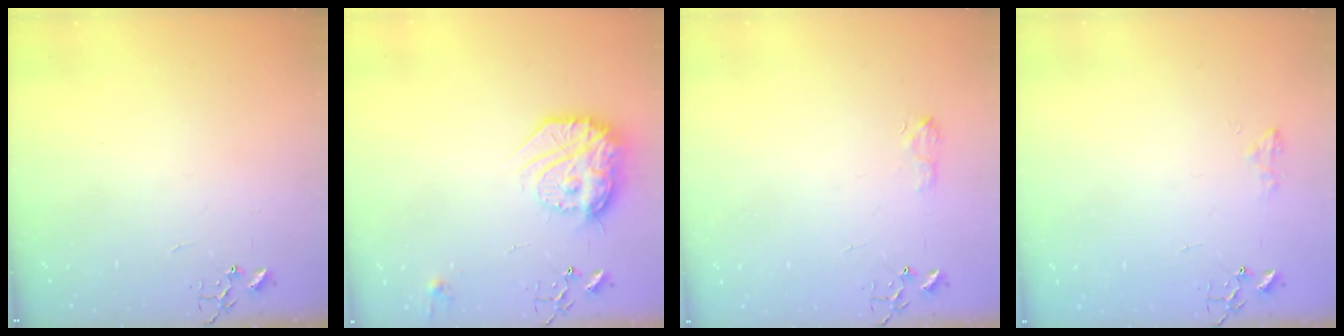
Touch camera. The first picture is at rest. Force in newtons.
{"total": 20.0, "press": 19.9, "slide": 1.6}
{"total": 7.4, "press": 7.3, "slide": 0.8}
{"total": 7.4, "press": 7.3, "slide": 0.6}